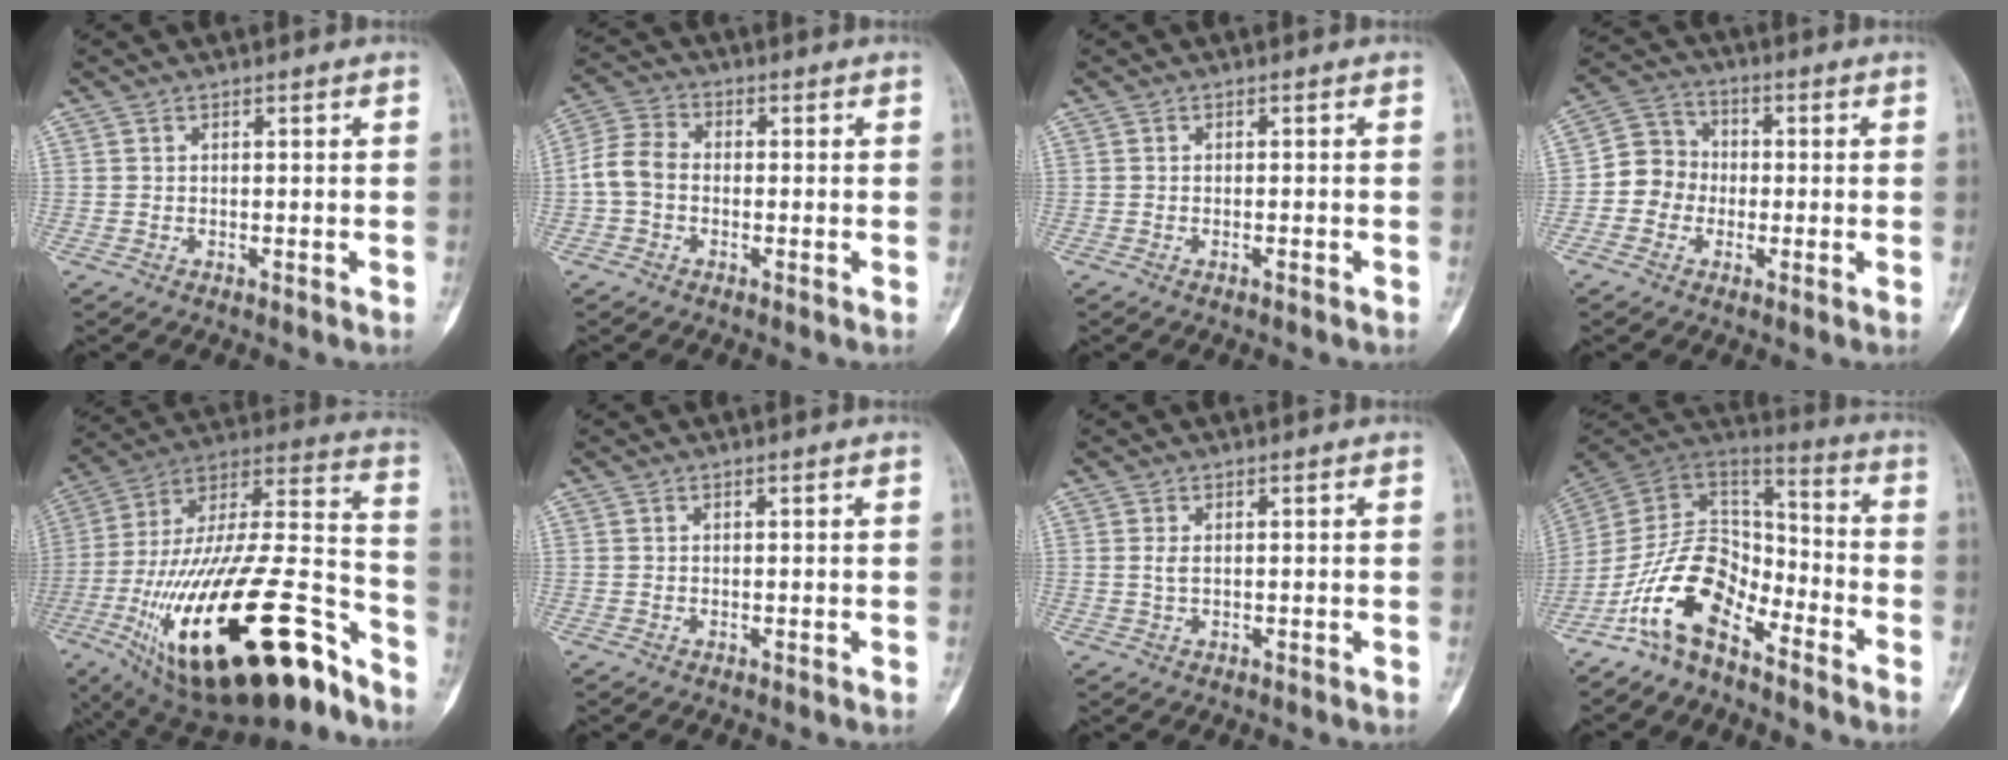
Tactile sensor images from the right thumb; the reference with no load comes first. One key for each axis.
{"total": 6.2, "fx": -1.0, "fy": 4.6, "fz": 4.0, "tx": -0.077, "ty": 0.019, "tz": -0.033}
{"total": 0.7, "fx": -0.5, "fy": 0.0, "fz": 0.6, "tx": -0.017, "ty": 0.005, "tz": -0.005}
{"total": 7.7, "fx": -1.2, "fy": 7.1, "fz": 2.7, "tx": -0.018, "ty": 0.026, "tz": -0.037}
{"total": 38.3, "fx": -18.4, "fy": 14.0, "fz": 30.6, "tx": -0.529, "ty": 0.058, "tz": -0.294}
{"total": 0.0}
{"total": 1.4, "fx": 0.2, "fy": 0.6, "fz": 1.2, "tx": -0.031, "ty": 0.000, "tz": 0.009}
{"total": 14.9, "fx": -9.3, "fy": 7.8, "fz": 8.6, "tx": -0.143, "ty": 0.098, "tz": -0.185}